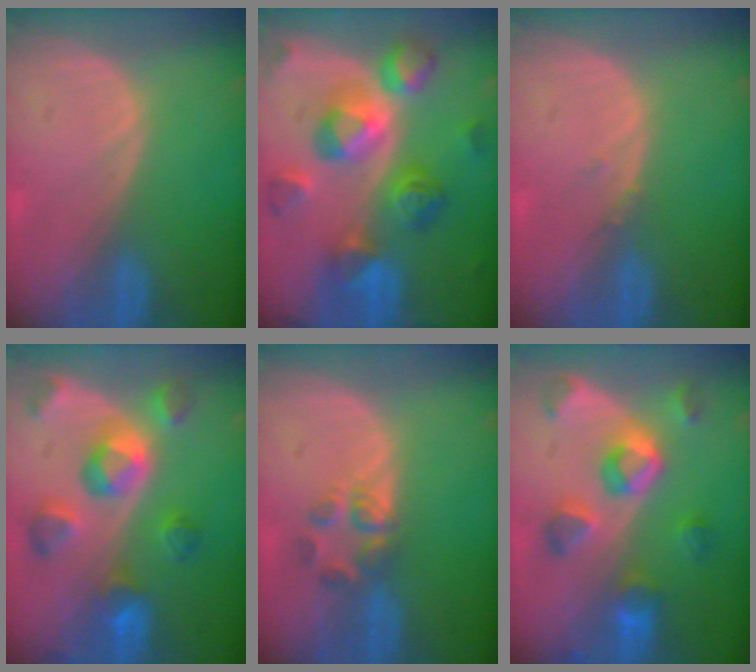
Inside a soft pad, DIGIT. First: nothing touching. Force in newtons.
{"total": 11.4, "press": 11.3, "slide": 1.1}
{"total": 0.7, "press": 0.7, "slide": 0.3}
{"total": 9.8, "press": 8.8, "slide": 4.4}
{"total": 3.7, "press": 3.5, "slide": 0.9}
{"total": 8.3, "press": 8.1, "slide": 1.9}